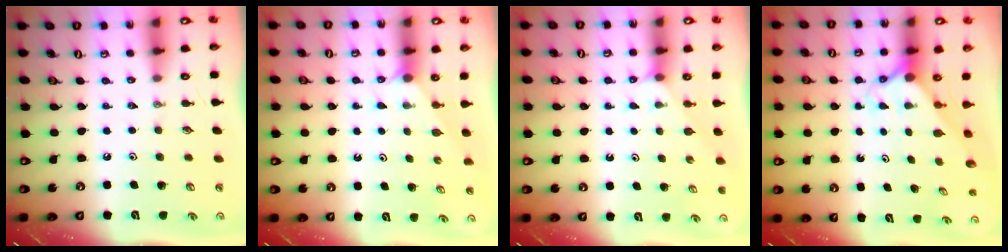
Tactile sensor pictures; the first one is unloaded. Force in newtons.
{"total": 1.1, "press": 1.1, "slide": 0.2}
{"total": 2.1, "press": 2.0, "slide": 0.3}
{"total": 2.2, "press": 2.2, "slide": 0.2}